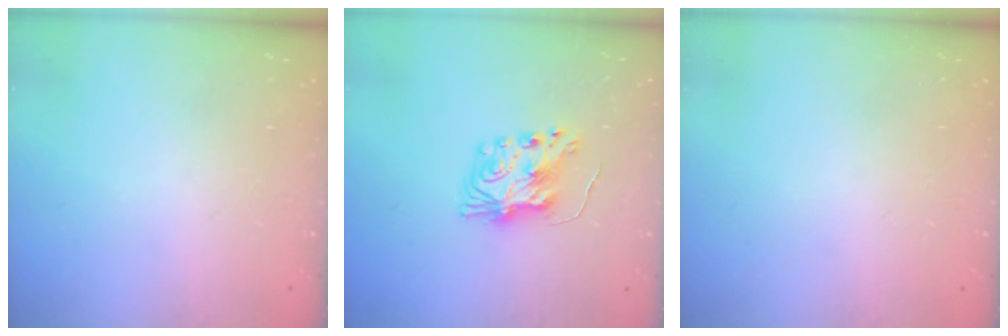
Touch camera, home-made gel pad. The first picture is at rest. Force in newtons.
{"total": 8.0, "press": 8.0, "slide": 0.2}
{"total": 0.0}